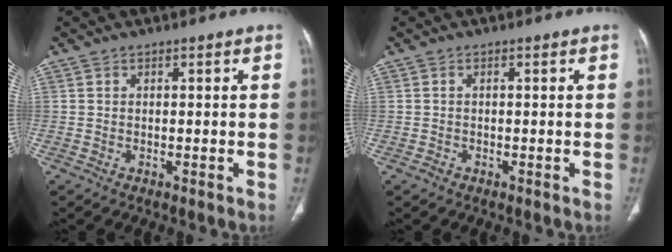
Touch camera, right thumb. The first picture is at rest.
{"total": 0.7, "force": [-0.4, 0.5, 0.2], "torque": [-0.003, 0.002, -0.009]}